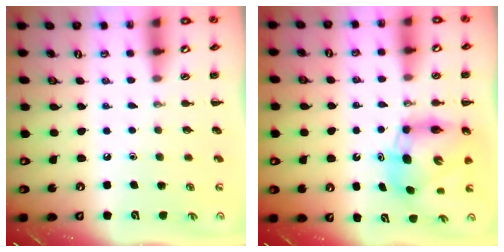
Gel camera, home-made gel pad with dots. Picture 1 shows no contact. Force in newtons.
{"total": 8.4, "press": 8.1, "slide": 2.5}